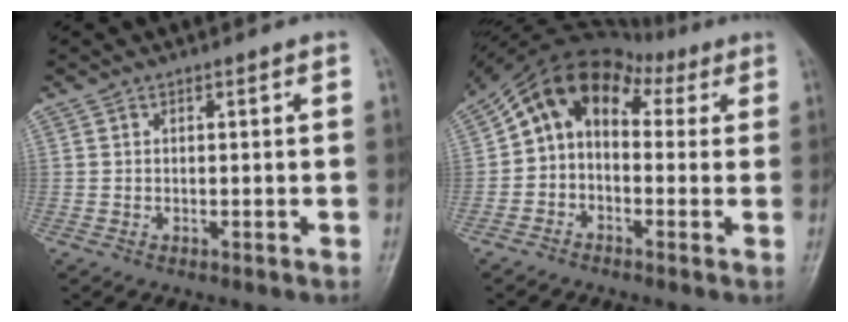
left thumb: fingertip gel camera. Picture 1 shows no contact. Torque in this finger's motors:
{"motor_torque": [-0.04, 0.94, 0.68, 0.61, 0.33]}